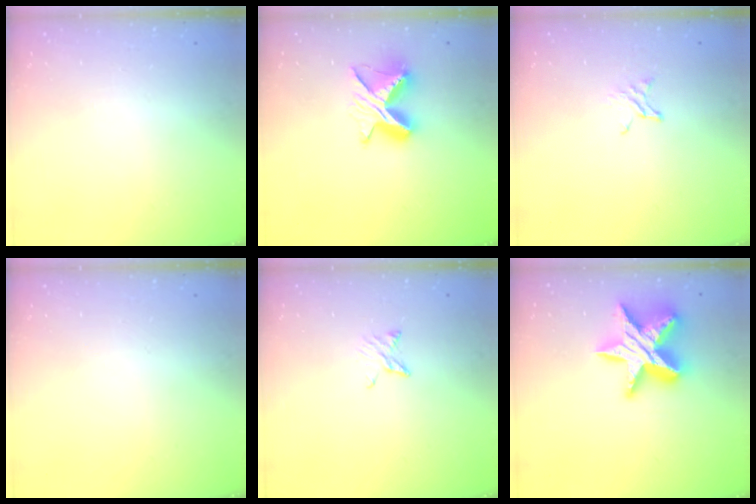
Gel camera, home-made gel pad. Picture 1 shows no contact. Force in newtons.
{"total": 10.4, "press": 10.4, "slide": 0.5}
{"total": 2.0, "press": 2.0, "slide": 0.1}
{"total": 0.0}
{"total": 3.4, "press": 3.3, "slide": 0.5}
{"total": 18.5, "press": 18.4, "slide": 1.4}